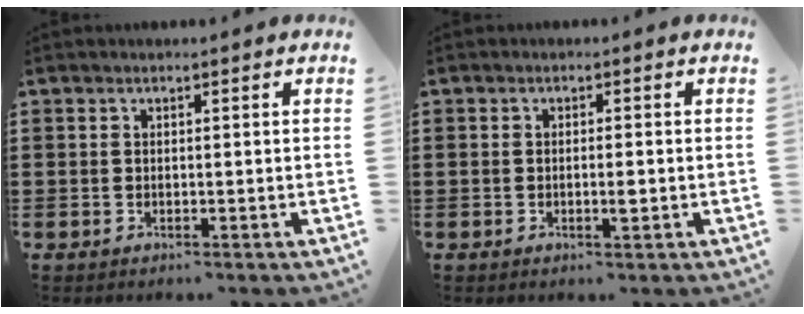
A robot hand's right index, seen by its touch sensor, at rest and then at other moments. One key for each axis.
{"total": 1.7, "fx": -0.5, "fy": 0.4, "fz": 1.6, "tx": -0.028, "ty": 0.000, "tz": -0.008}